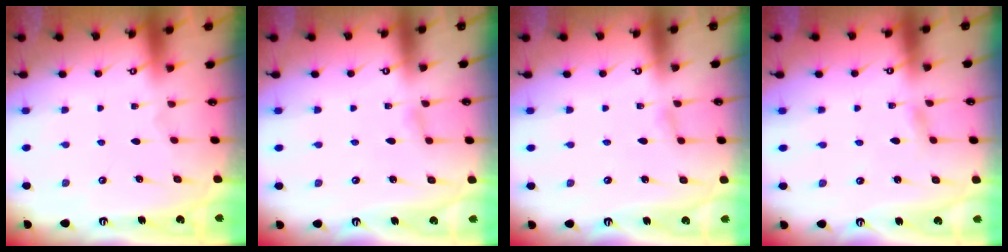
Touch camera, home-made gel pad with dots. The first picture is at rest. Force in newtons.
{"total": 2.3, "press": 2.3, "slide": 0.3}
{"total": 2.3, "press": 2.3, "slide": 0.3}
{"total": 2.1, "press": 2.1, "slide": 0.2}